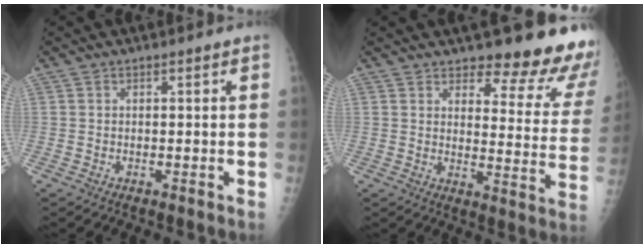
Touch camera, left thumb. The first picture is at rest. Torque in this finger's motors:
{"motor_torque": [0.13, 0.21, 0.17, 0.05, 0.12]}